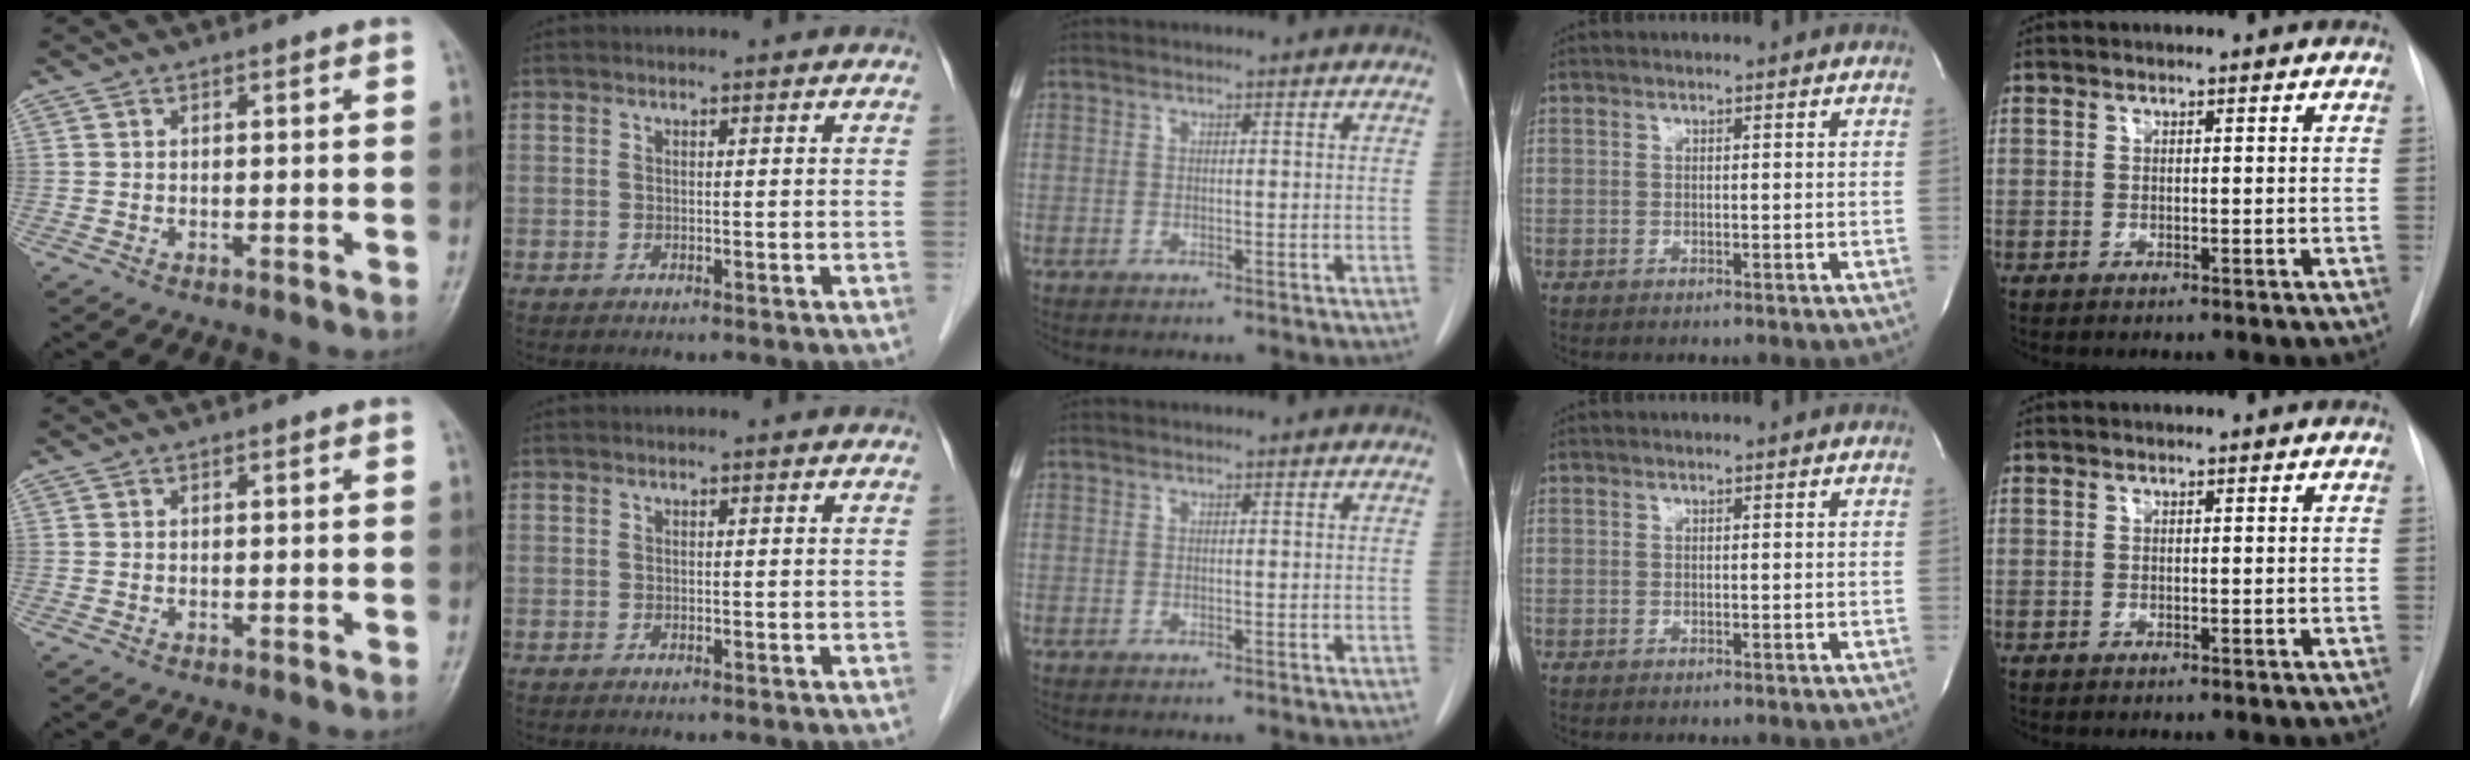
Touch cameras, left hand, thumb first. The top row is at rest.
{}